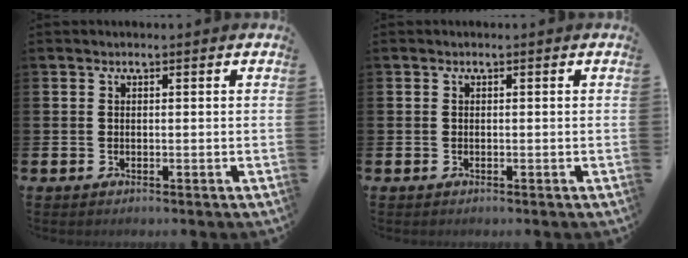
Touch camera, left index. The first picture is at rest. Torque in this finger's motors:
{"motor_torque": [-0.18, -0.17, 0.00, 0.01]}